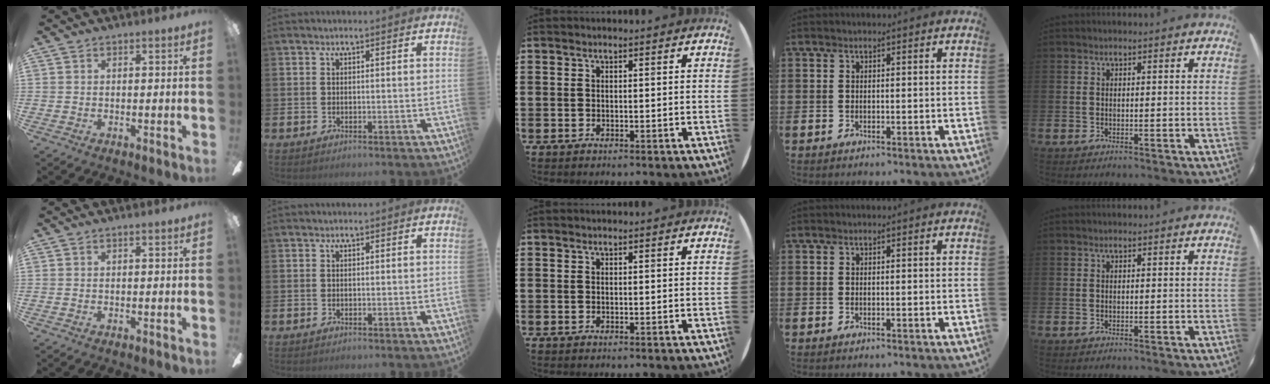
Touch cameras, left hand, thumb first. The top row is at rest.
{}